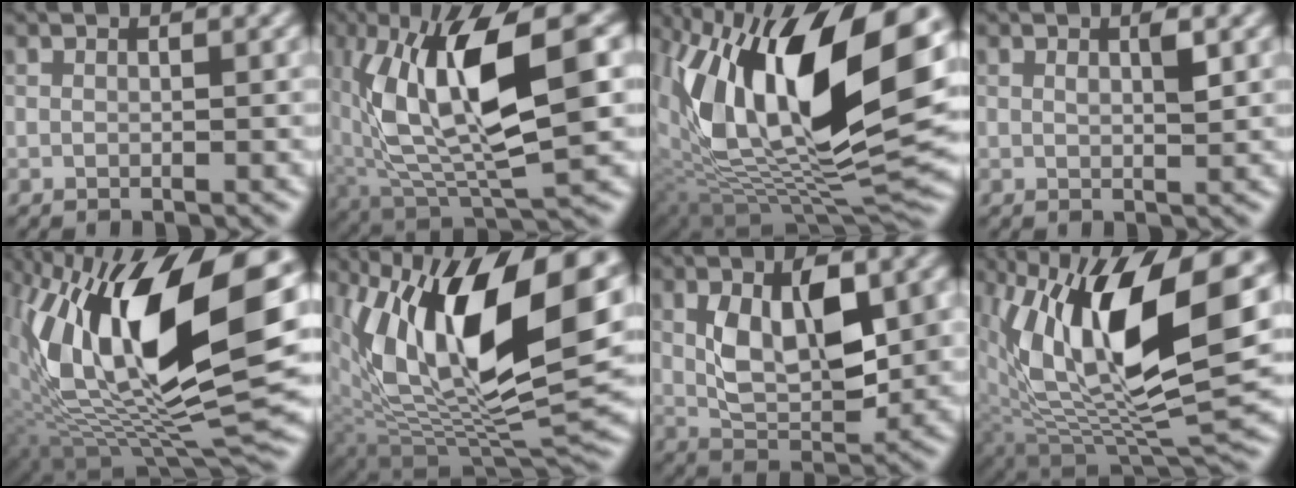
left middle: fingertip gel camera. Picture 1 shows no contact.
{"total": 10.8, "force": [1.3, 3.9, 10.0], "torque": [-0.190, -0.008, 0.039]}
{"total": 16.2, "force": [4.6, 7.8, 13.4], "torque": [-0.249, 0.008, 0.086]}
{"total": 0.9, "force": [0.2, -0.1, 0.8], "torque": [-0.021, 0.001, 0.011]}
{"total": 16.1, "force": [3.6, 6.7, 14.3], "torque": [-0.260, 0.014, 0.065]}
{"total": 15.3, "force": [4.5, 7.4, 12.6], "torque": [-0.229, 0.004, 0.085]}
{"total": 7.4, "force": [0.6, 3.5, 6.5], "torque": [-0.127, 0.000, 0.023]}
{"total": 14.2, "force": [3.7, 6.1, 12.3], "torque": [-0.226, 0.004, 0.073]}